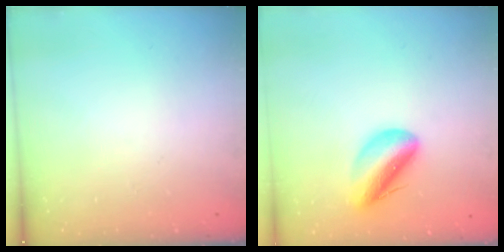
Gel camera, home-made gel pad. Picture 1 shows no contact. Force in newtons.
{"total": 10.1, "press": 9.6, "slide": 3.0}